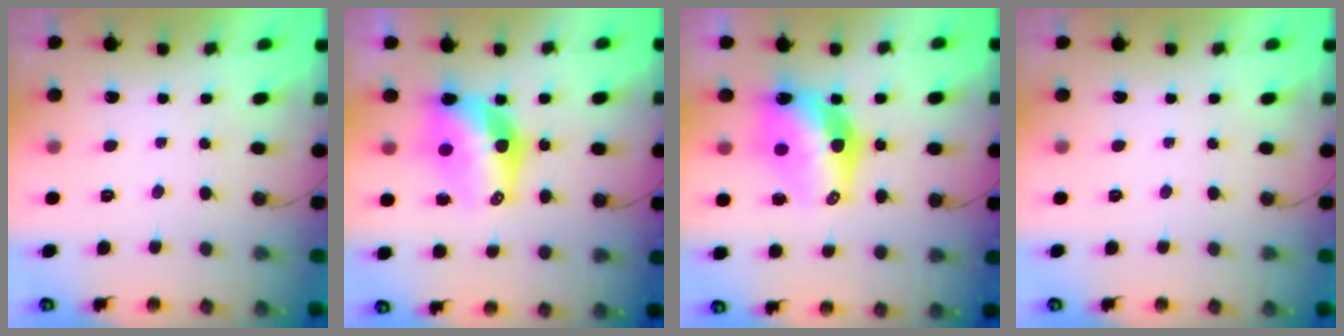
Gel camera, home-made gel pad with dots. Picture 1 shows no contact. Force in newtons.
{"total": 13.8, "press": 12.8, "slide": 5.1}
{"total": 13.1, "press": 13.1, "slide": 0.9}
{"total": 0.0}